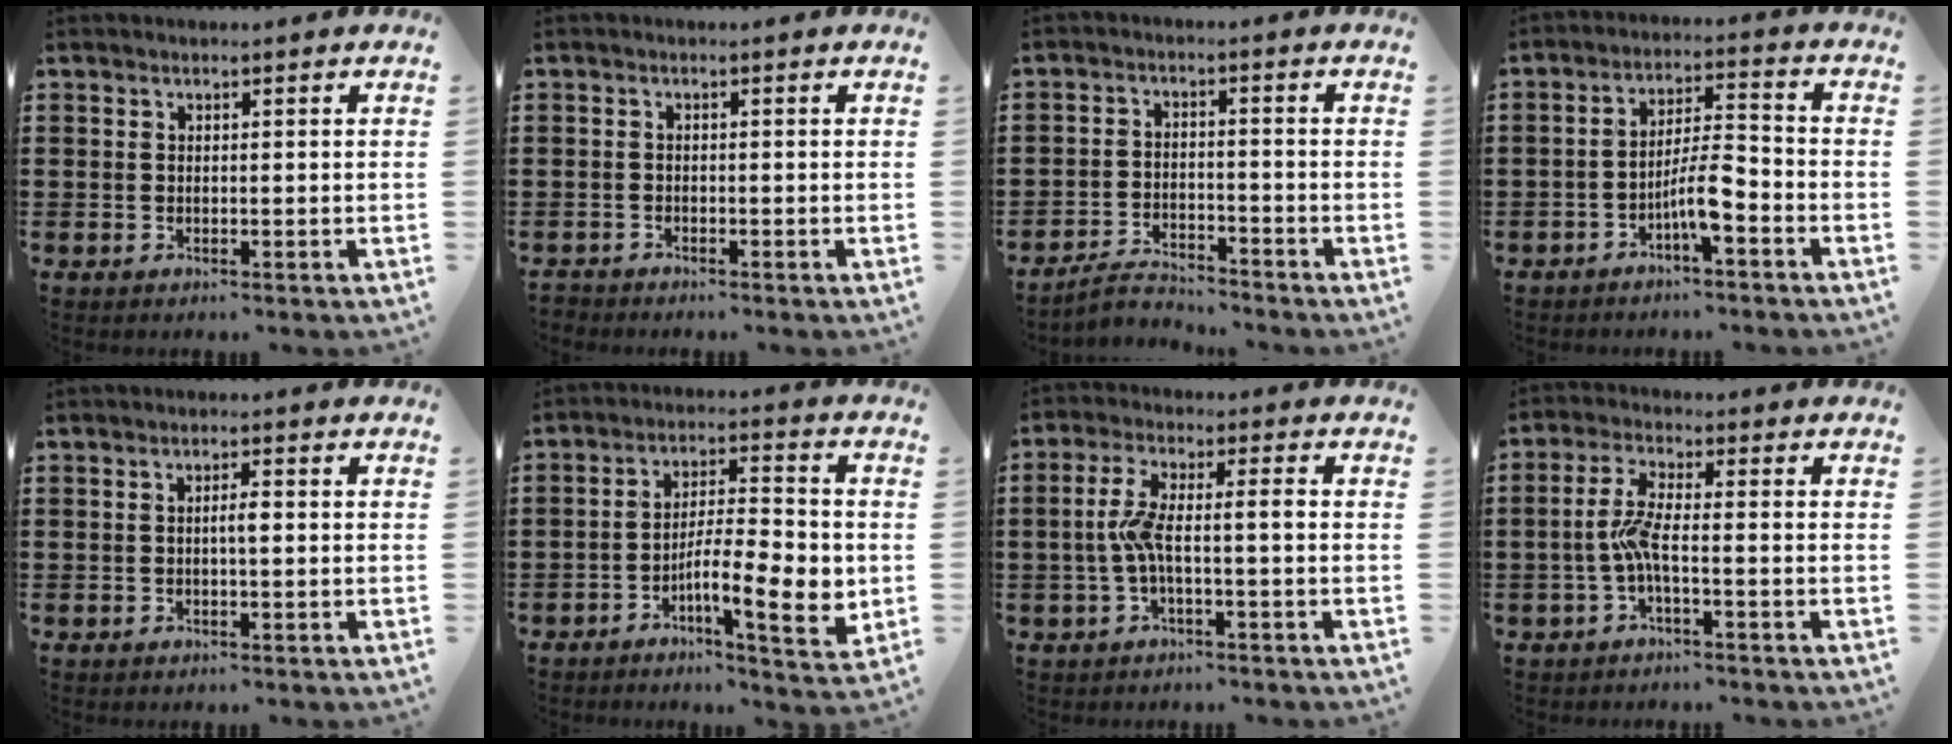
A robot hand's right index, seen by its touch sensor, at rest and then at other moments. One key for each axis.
{"total": 1.2, "fx": -1.1, "fy": 0.4, "fz": -0.1, "tx": -0.001, "ty": 0.004, "tz": -0.027}
{"total": 3.5, "fx": -3.4, "fy": 0.7, "fz": 0.7, "tx": -0.022, "ty": 0.007, "tz": -0.072}
{"total": 6.7, "fx": -3.3, "fy": 1.4, "fz": 5.6, "tx": -0.110, "ty": 0.004, "tz": -0.065}
{"total": 1.9, "fx": -0.1, "fy": 0.4, "fz": 1.9, "tx": -0.036, "ty": 0.001, "tz": -0.004}
{"total": 10.8, "fx": -3.0, "fy": 2.8, "fz": 9.9, "tx": -0.164, "ty": -0.004, "tz": -0.051}
{"total": 5.5, "fx": -1.0, "fy": 0.9, "fz": 5.3, "tx": -0.111, "ty": -0.003, "tz": -0.025}
{"total": 4.5, "fx": -1.6, "fy": 0.8, "fz": 4.2, "tx": -0.097, "ty": -0.005, "tz": -0.037}